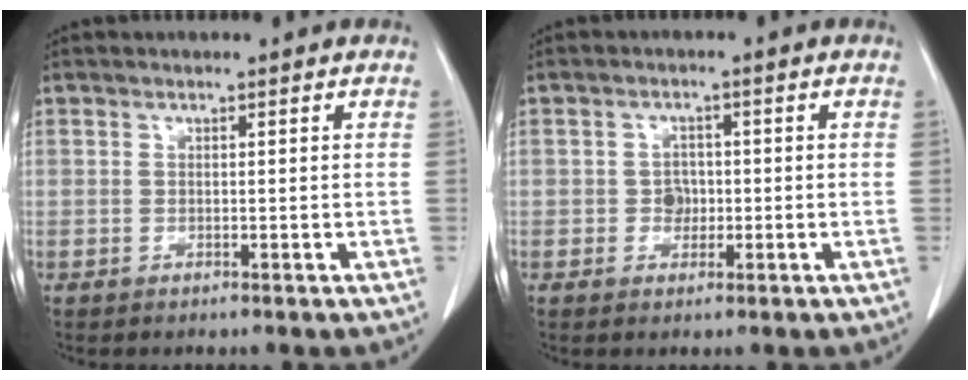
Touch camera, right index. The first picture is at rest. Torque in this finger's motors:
{"motor_torque": [0.20, -0.04, 0.15, 0.03]}